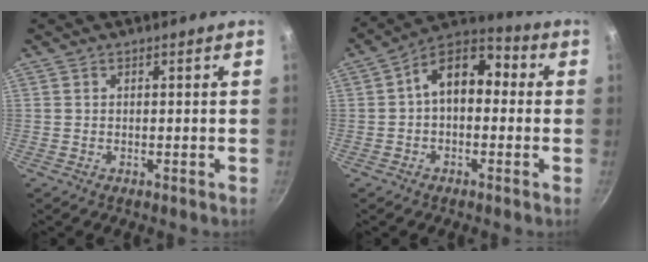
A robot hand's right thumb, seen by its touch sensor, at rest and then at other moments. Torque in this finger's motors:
{"motor_torque": [0.43, 2.06, 1.14, -0.02, 0.05]}